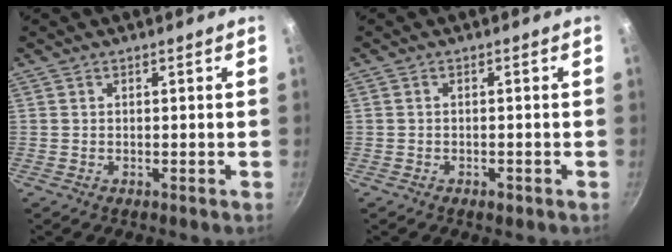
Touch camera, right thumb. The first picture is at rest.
{"total": 1.5, "force": [-0.9, 0.8, 1.0], "torque": [-0.018, 0.007, -0.012]}